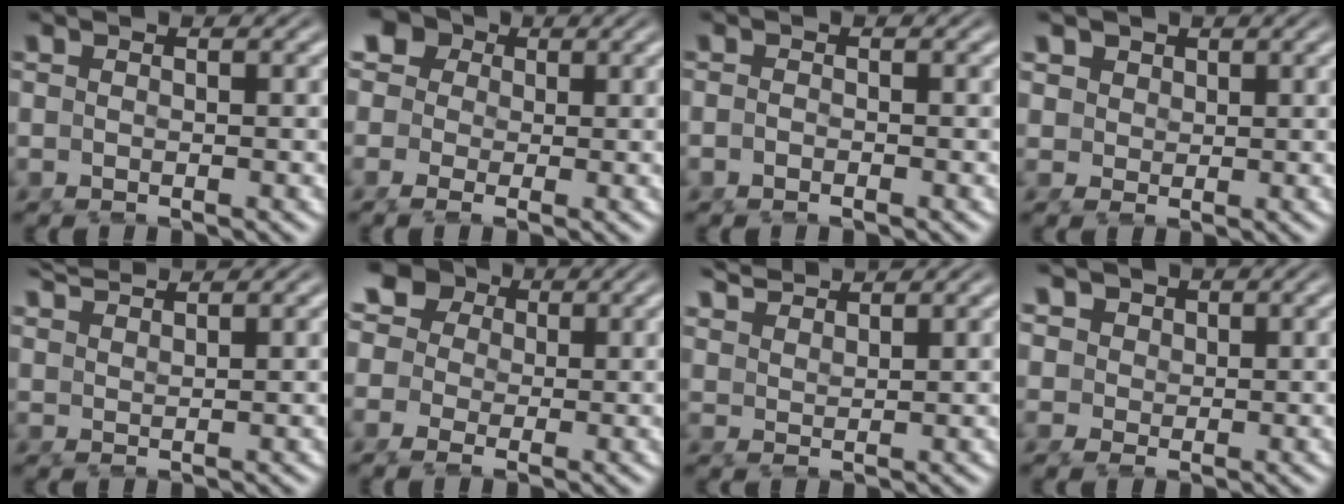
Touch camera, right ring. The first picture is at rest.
{"total": 8.1, "force": [2.3, 6.7, 3.8], "torque": [-0.085, 0.002, 0.023]}
{"total": 0.9, "force": [-0.9, -0.2, 0.1], "torque": [-0.002, -0.009, -0.014]}
{"total": 2.9, "force": [1.7, 2.2, 1.1], "torque": [-0.032, -0.010, 0.042]}
{"total": 3.2, "force": [3.2, -0.5, 0.4], "torque": [0.002, 0.002, 0.064]}
{"total": 9.9, "force": [2.9, 8.2, 4.8], "torque": [-0.108, -0.002, 0.034]}
{"total": 3.5, "force": [3.5, 0.0, 0.6], "torque": [-0.003, 0.001, 0.071]}
{"total": 3.9, "force": [1.9, 3.1, 1.5], "torque": [-0.044, -0.011, 0.043]}